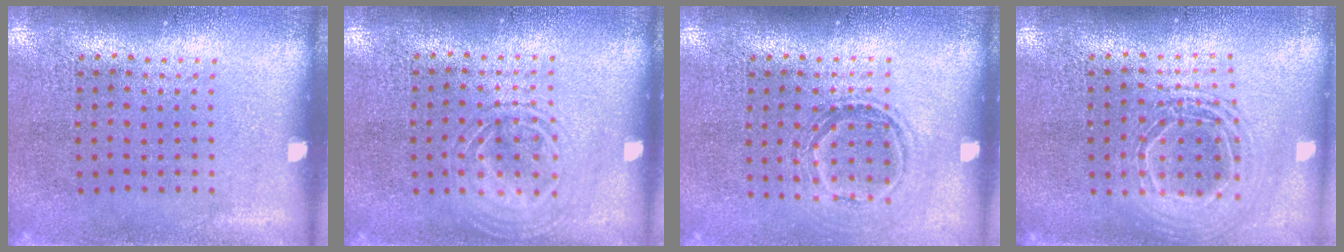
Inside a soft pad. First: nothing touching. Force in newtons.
{"total": 1.3, "press": 1.2, "slide": 0.2}
{"total": 1.2, "press": 1.1, "slide": 0.5}
{"total": 1.8, "press": 1.5, "slide": 1.1}